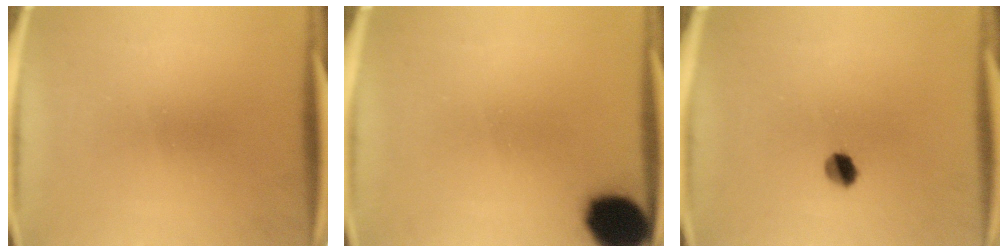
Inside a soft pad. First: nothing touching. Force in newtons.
{"total": 13.2}
{"total": 3.5}